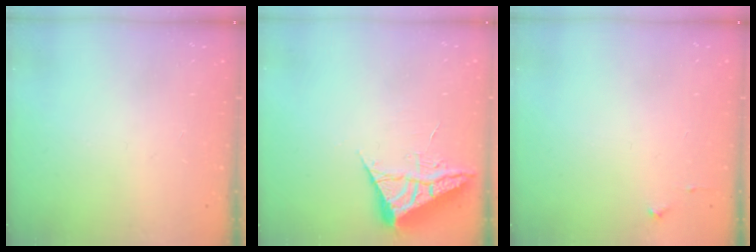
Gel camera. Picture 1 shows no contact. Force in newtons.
{"total": 6.3, "press": 6.3, "slide": 0.9}
{"total": 2.7, "press": 2.6, "slide": 0.4}